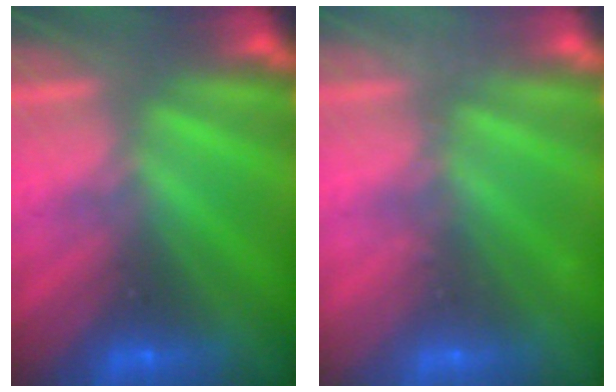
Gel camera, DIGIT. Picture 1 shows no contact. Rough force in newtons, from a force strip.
{"total": 2.1}